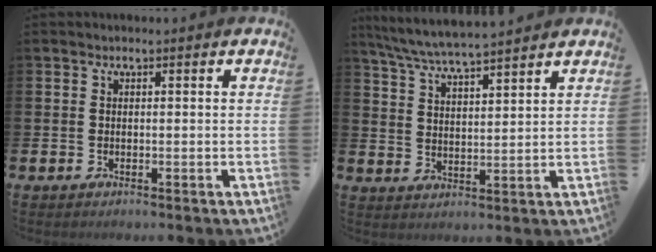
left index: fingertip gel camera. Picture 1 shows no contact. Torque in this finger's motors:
{"motor_torque": [0.12, -0.20, 0.69, 0.21]}